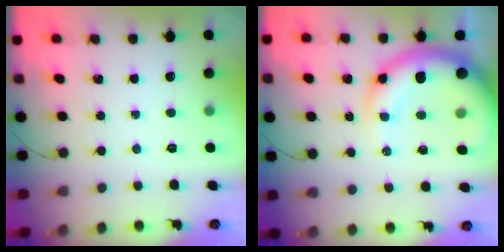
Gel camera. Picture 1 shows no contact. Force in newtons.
{"total": 15.2, "press": 14.7, "slide": 3.7}